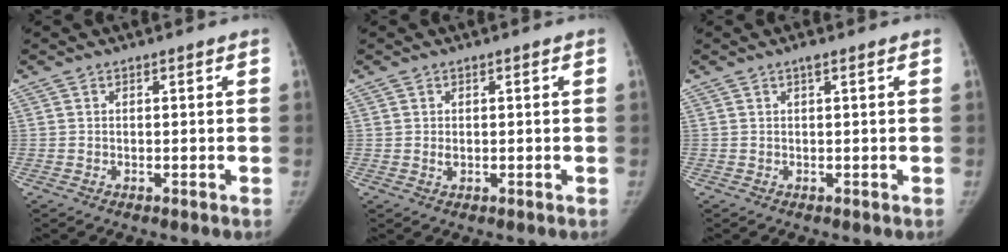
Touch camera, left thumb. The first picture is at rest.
{"total": 1.1, "force": [0.1, 0.7, 0.9], "torque": [-0.015, 0.000, 0.004]}
{"total": 1.3, "force": [0.5, -0.1, 1.2], "torque": [-0.026, 0.004, 0.007]}